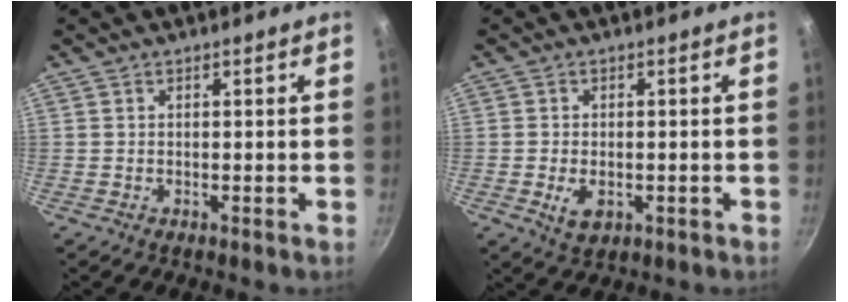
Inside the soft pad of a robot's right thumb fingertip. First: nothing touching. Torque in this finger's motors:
{"motor_torque": [-0.06, 0.18, 0.18, 0.52, 0.10]}